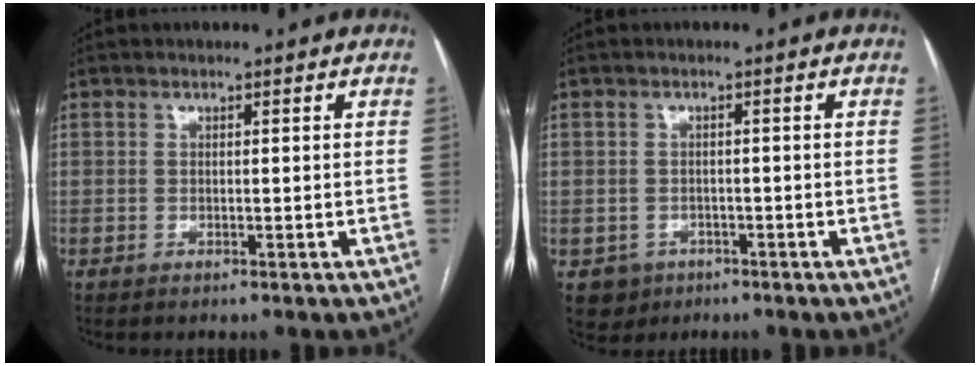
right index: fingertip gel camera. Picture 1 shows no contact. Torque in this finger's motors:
{"motor_torque": [-0.45, -0.03, -0.97, -0.21]}